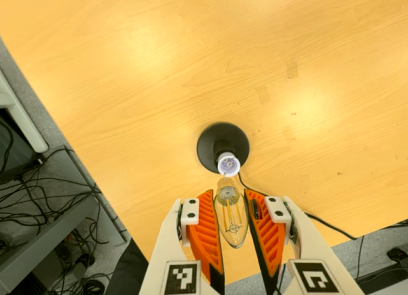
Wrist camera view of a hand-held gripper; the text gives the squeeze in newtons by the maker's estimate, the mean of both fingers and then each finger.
{"total": 11.5, "left": 11.7, "right": 11.3}